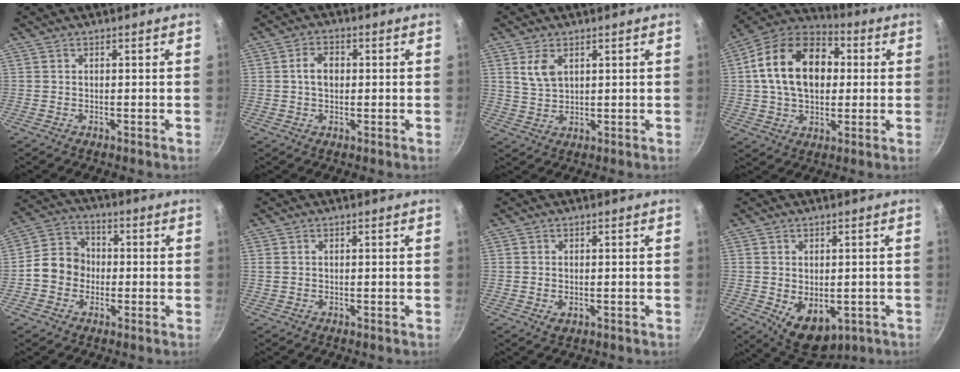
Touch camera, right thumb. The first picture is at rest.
{"total": 4.6, "force": [0.4, 3.2, 3.2], "torque": [-0.044, 0.011, 0.002]}
{"total": 5.0, "force": [2.2, 2.9, 3.5], "torque": [-0.060, -0.010, 0.048]}
{"total": 20.4, "force": [3.0, 13.9, 14.6], "torque": [-0.219, 0.027, 0.038]}
{"total": 9.0, "force": [-1.2, 7.7, 4.4], "torque": [-0.044, 0.024, -0.039]}
{"total": 0.6, "force": [0.2, 0.5, 0.3], "torque": [-0.007, 0.001, 0.005]}
{"total": 1.6, "force": [-0.2, 1.1, 1.2], "torque": [-0.021, -0.004, -0.001]}
{"total": 8.9, "force": [-1.8, 5.9, 6.3], "torque": [-0.074, -0.010, -0.005]}